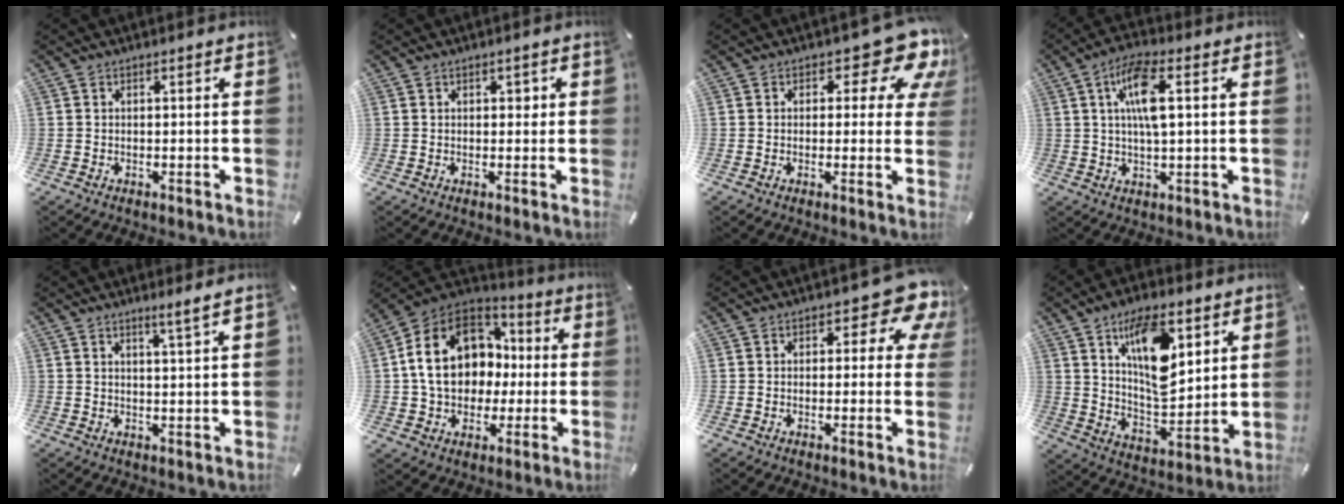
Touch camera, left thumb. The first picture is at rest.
{"total": 1.5, "force": [0.4, 1.1, 1.0], "torque": [-0.003, 0.000, 0.002]}
{"total": 11.4, "force": [5.5, 5.5, 8.4], "torque": [-0.096, -0.038, 0.091]}
{"total": 9.1, "force": [2.1, 2.9, 8.4], "torque": [-0.161, 0.004, 0.032]}
{"total": 3.2, "force": [2.5, -0.5, 1.9], "torque": [-0.041, -0.011, 0.043]}
{"total": 18.3, "force": [1.0, 14.9, 10.5], "torque": [-0.204, 0.018, 0.023]}
{"total": 9.4, "force": [4.3, 4.9, 6.7], "torque": [-0.077, -0.024, 0.072]}
{"total": 16.1, "force": [8.1, 8.0, 11.3], "torque": [-0.192, -0.029, 0.136]}